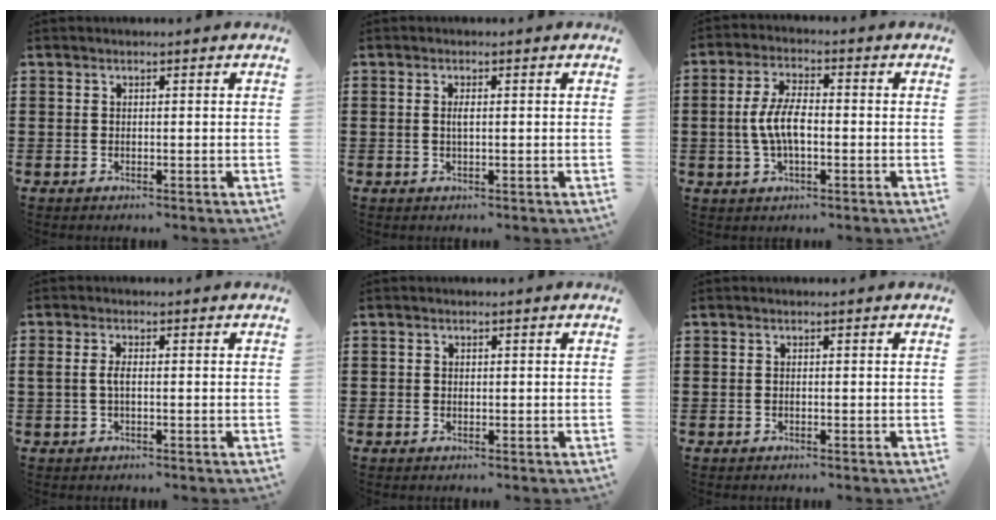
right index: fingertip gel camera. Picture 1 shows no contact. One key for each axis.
{"total": 1.4, "fx": 0.1, "fy": 0.3, "fz": 1.4, "tx": -0.027, "ty": 0.001, "tz": 0.001}
{"total": 6.3, "fx": -0.7, "fy": 2.7, "fz": 5.7, "tx": -0.130, "ty": -0.003, "tz": -0.020}
{"total": 2.1, "fx": -0.1, "fy": 0.7, "fz": 1.9, "tx": -0.052, "ty": -0.004, "tz": -0.008}
{"total": 0.5, "fx": 0.2, "fy": 0.5, "fz": 0.1, "tx": -0.003, "ty": 0.003, "tz": 0.003}
{"total": 0.0}